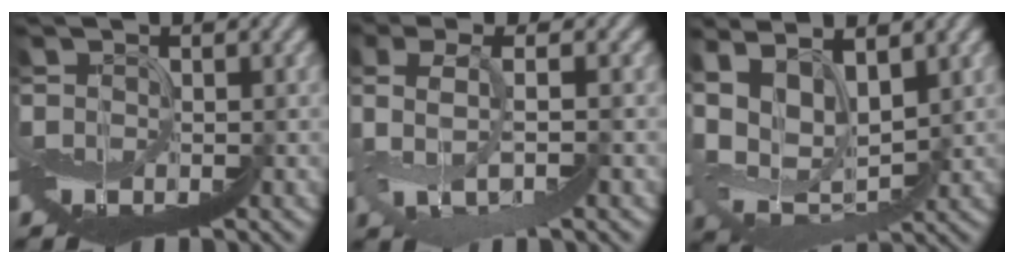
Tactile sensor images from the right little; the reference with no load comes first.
{"total": 2.6, "force": [1.8, -1.1, 1.6], "torque": [-0.069, 0.012, 0.019]}
{"total": 7.0, "force": [5.5, 1.8, 3.8], "torque": [-0.102, 0.007, 0.097]}